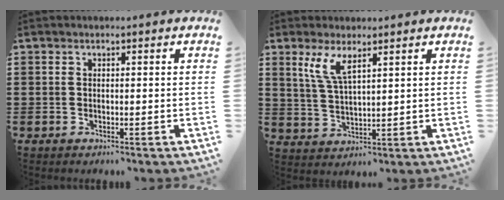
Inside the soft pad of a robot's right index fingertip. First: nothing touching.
{"total": 4.9, "force": [2.8, 1.4, 3.7], "torque": [-0.082, 0.003, 0.049]}